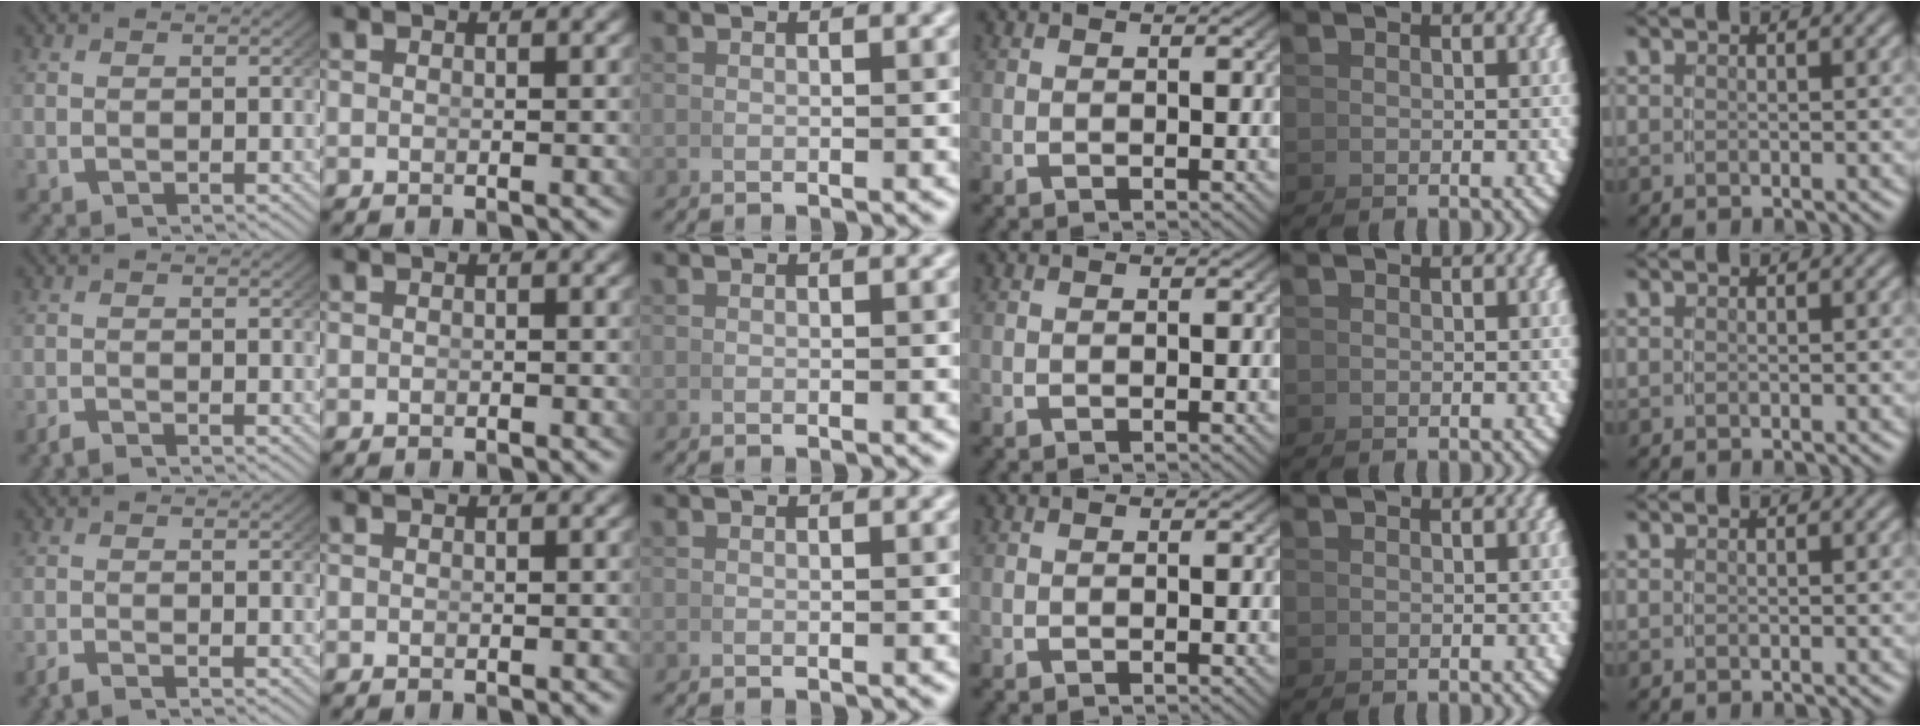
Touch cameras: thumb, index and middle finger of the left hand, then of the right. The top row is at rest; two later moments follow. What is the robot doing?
{"motion": "grasp_and_lifting", "object": "calculator"}